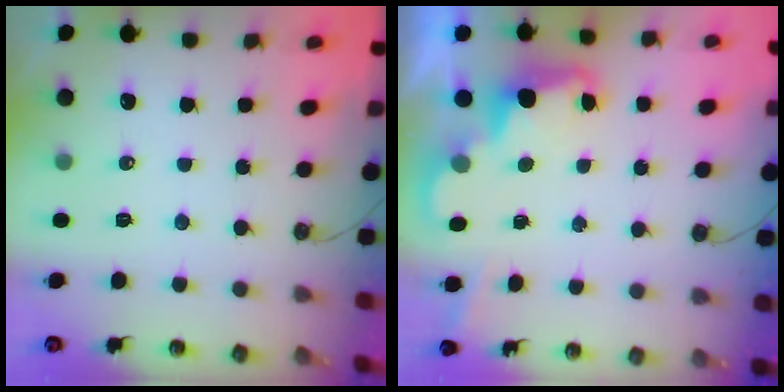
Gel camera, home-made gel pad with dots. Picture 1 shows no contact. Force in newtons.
{"total": 2.5, "press": 2.4, "slide": 0.6}